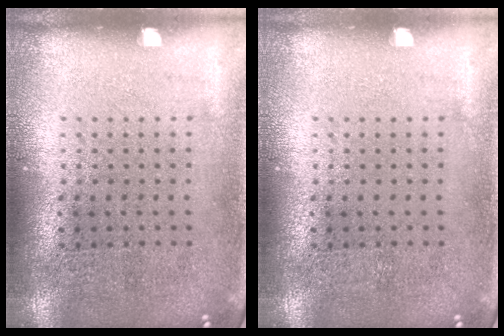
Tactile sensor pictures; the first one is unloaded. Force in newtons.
{"total": 0.0}